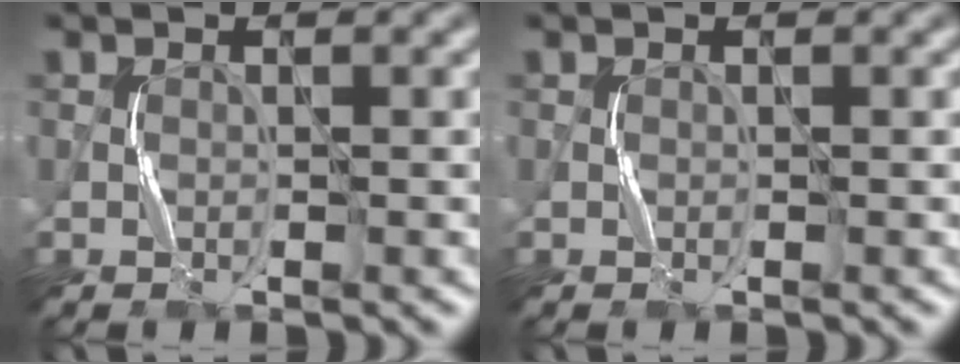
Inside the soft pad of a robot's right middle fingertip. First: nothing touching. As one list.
[{"total": 0.0}]